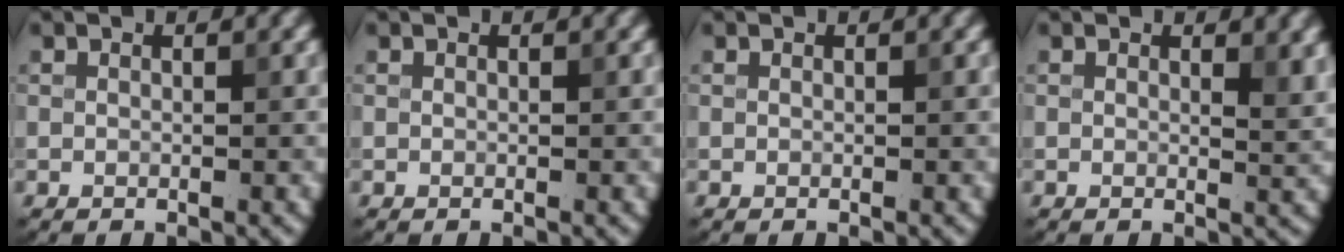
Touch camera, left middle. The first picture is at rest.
{"total": 0.0}
{"total": 0.0}
{"total": 2.0, "force": [0.9, 0.7, 1.6], "torque": [-0.017, -0.004, 0.015]}